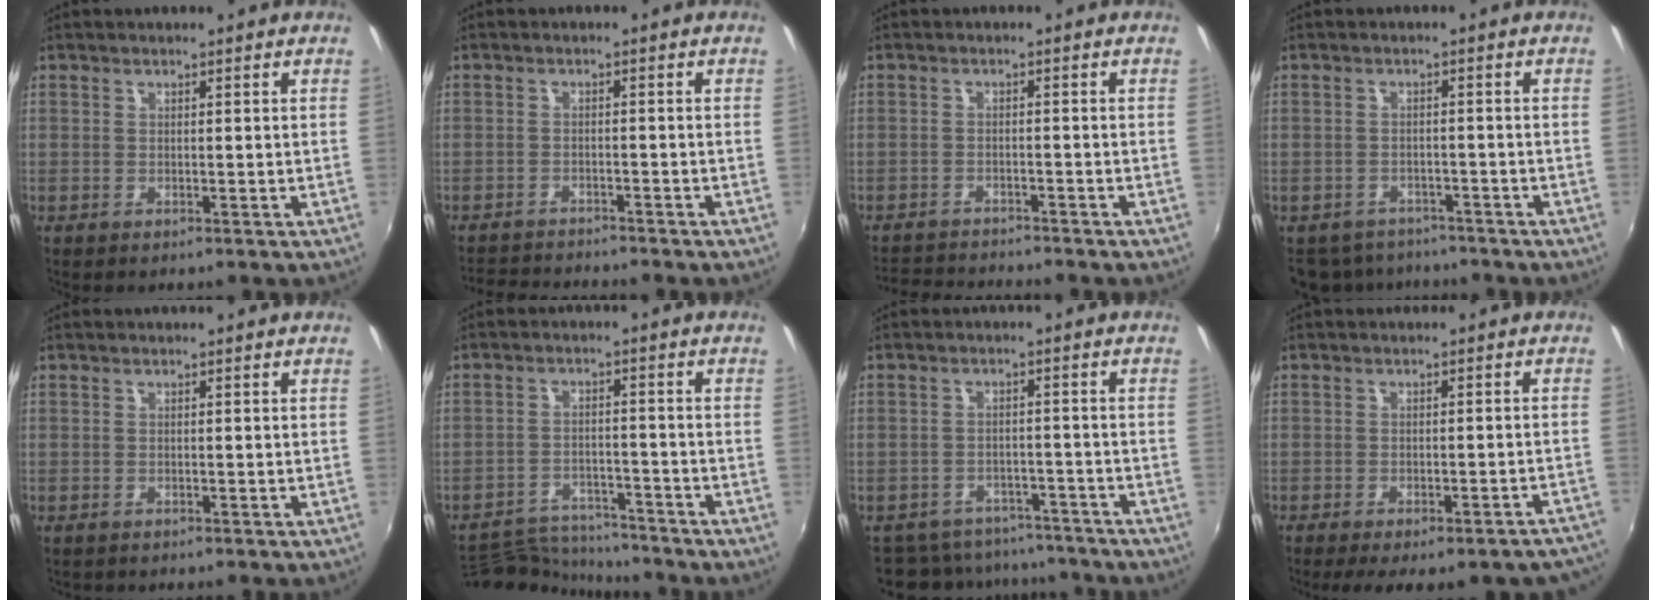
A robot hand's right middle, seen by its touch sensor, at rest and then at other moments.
{"total": 6.8, "force": [-6.5, 0.7, 1.6], "torque": [-0.052, -0.009, -0.106]}
{"total": 7.0, "force": [-6.7, 0.7, 1.6], "torque": [-0.053, -0.007, -0.111]}
{"total": 9.4, "force": [-8.1, 4.0, 2.3], "torque": [-0.066, -0.003, -0.115]}
{"total": 0.5, "force": [-0.5, 0.1, 0.1], "torque": [-0.005, -0.001, -0.007]}
{"total": 12.6, "force": [-11.9, 2.1, 3.3], "torque": [-0.089, 0.004, -0.192]}
{"total": 12.8, "force": [-11.2, 5.3, 3.0], "torque": [-0.073, 0.015, -0.146]}
{"total": 14.1, "force": [-12.1, 2.6, 6.6], "torque": [-0.099, -0.016, -0.140]}